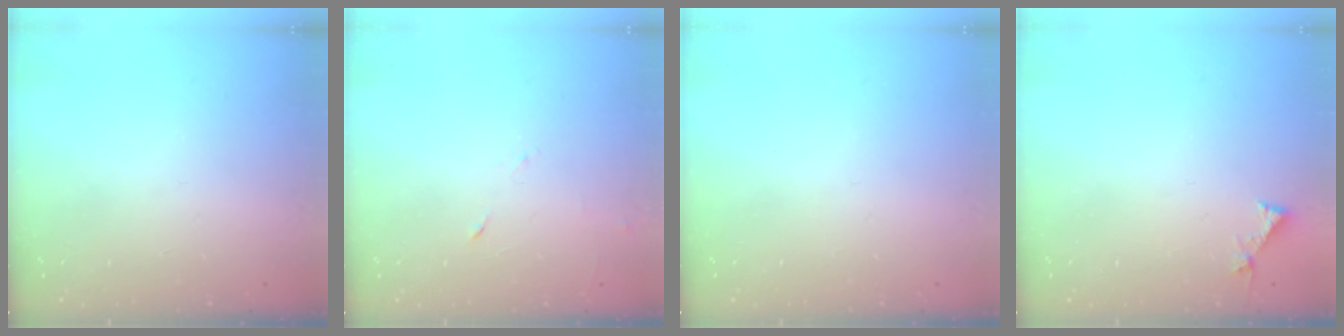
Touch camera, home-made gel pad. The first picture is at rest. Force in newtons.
{"total": 3.9, "press": 3.8, "slide": 0.8}
{"total": 0.0}
{"total": 3.1, "press": 3.1, "slide": 0.3}